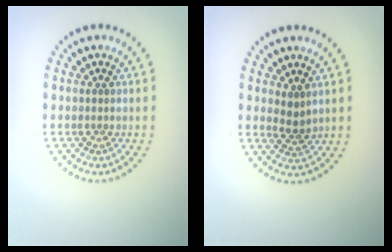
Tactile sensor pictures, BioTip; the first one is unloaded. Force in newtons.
{"total": 1.6, "press": 1.3, "slide": 0.9}